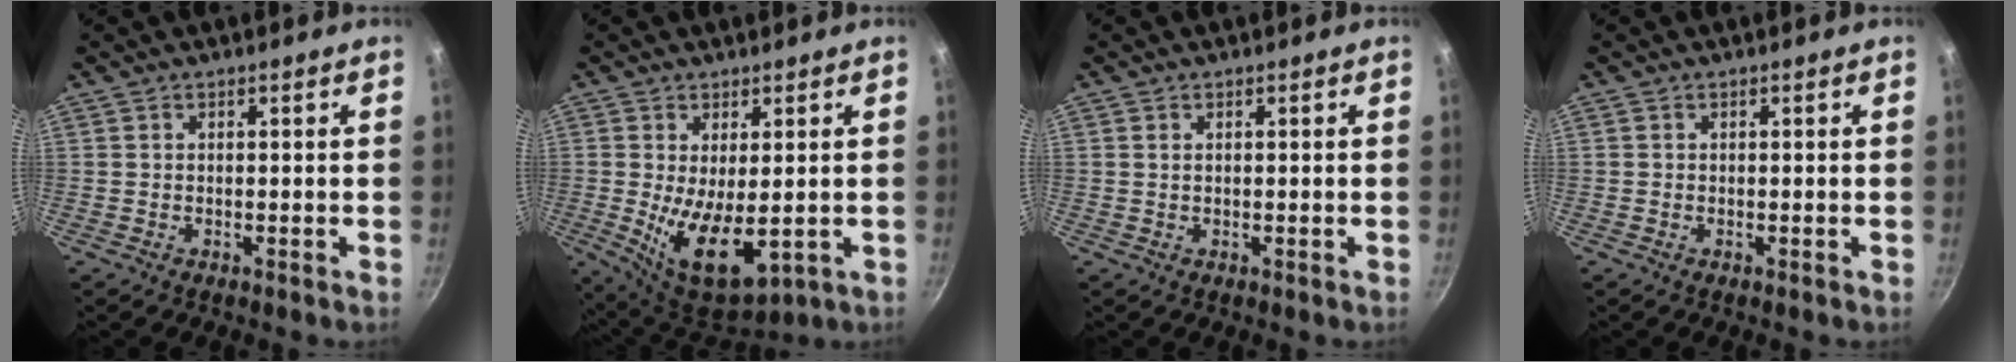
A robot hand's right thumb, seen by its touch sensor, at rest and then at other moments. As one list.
[{"total": 12.1, "force": [-0.9, 5.7, 10.6], "torque": [-0.163, -0.021, 0.002]}, {"total": 0.7, "force": [0.2, 0.4, 0.5], "torque": [-0.009, 0.001, 0.005]}, {"total": 0.0}]